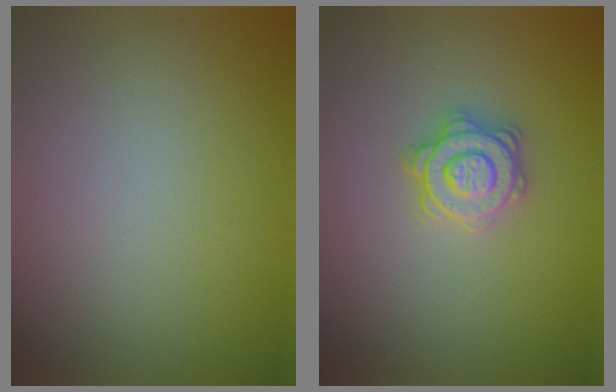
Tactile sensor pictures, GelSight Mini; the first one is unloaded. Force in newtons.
{"total": 2.8, "press": 2.8, "slide": 0.2}